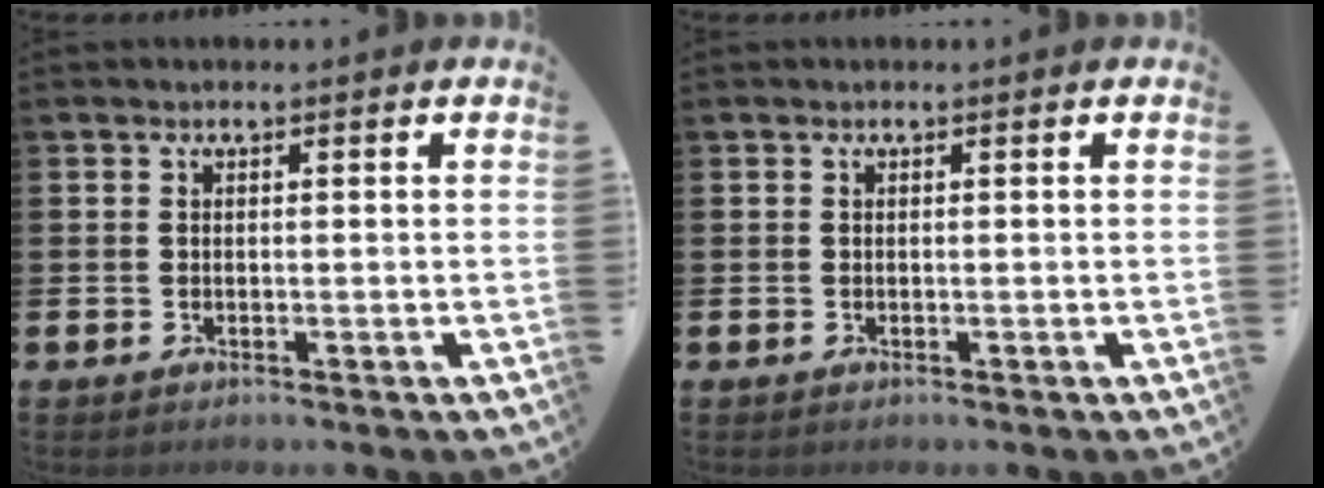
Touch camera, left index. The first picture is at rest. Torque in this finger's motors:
{"motor_torque": [0.00, 0.00, 0.00, 0.00]}